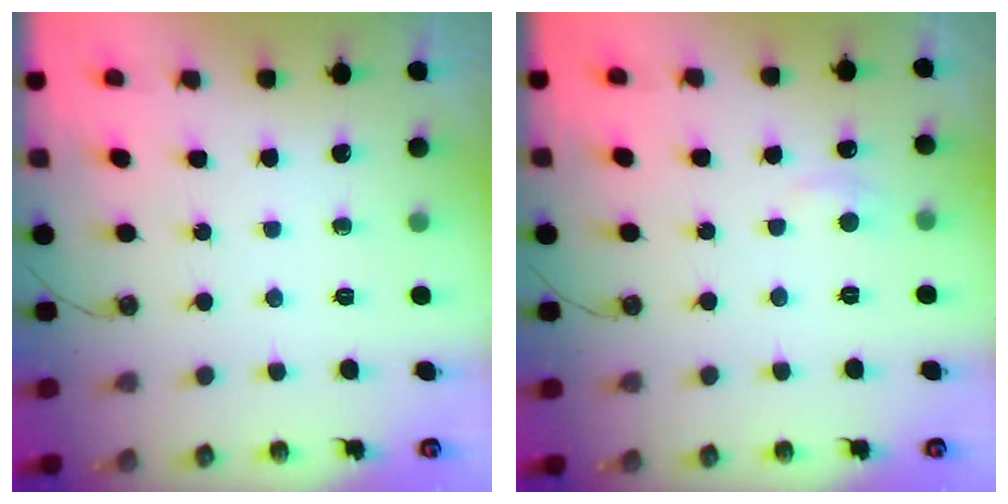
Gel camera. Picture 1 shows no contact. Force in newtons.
{"total": 2.9, "press": 2.8, "slide": 0.5}